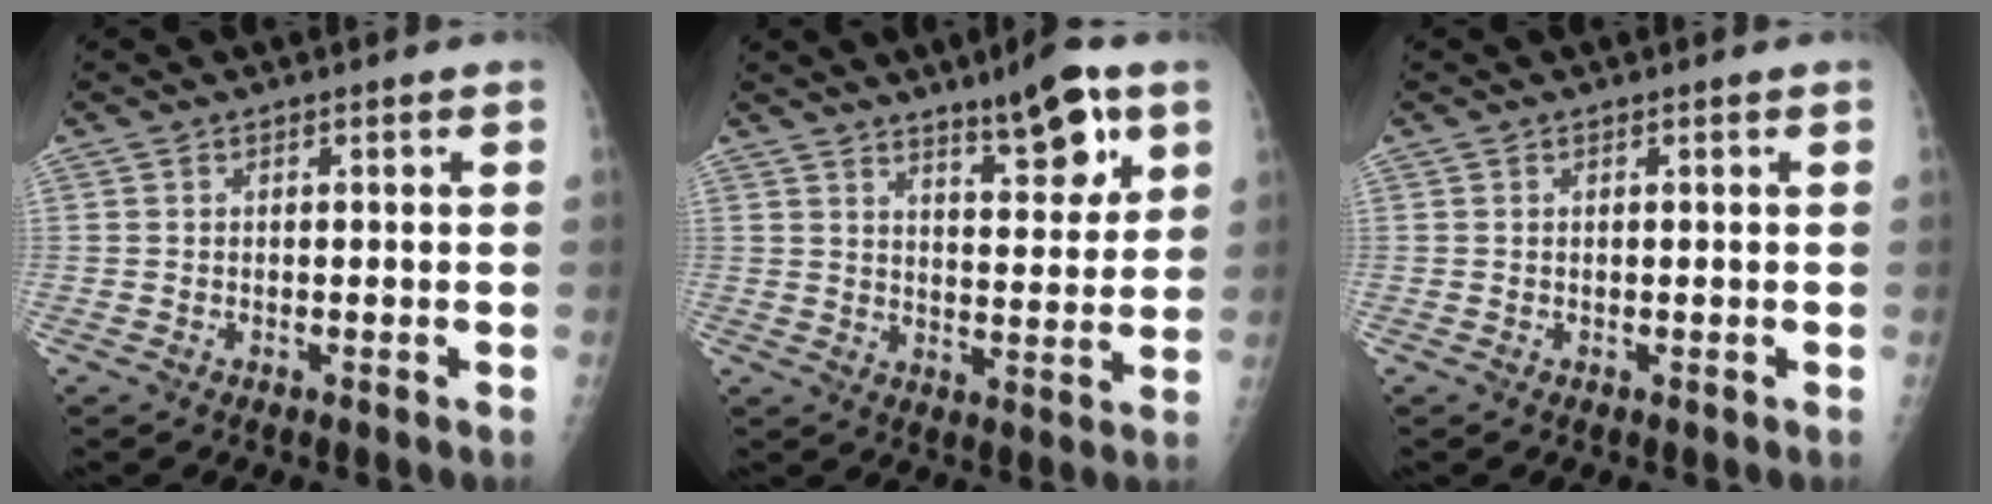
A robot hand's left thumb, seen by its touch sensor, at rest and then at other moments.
{"total": 10.5, "force": [6.5, 3.1, 7.7], "torque": [-0.092, -0.038, 0.099]}
{"total": 0.0}